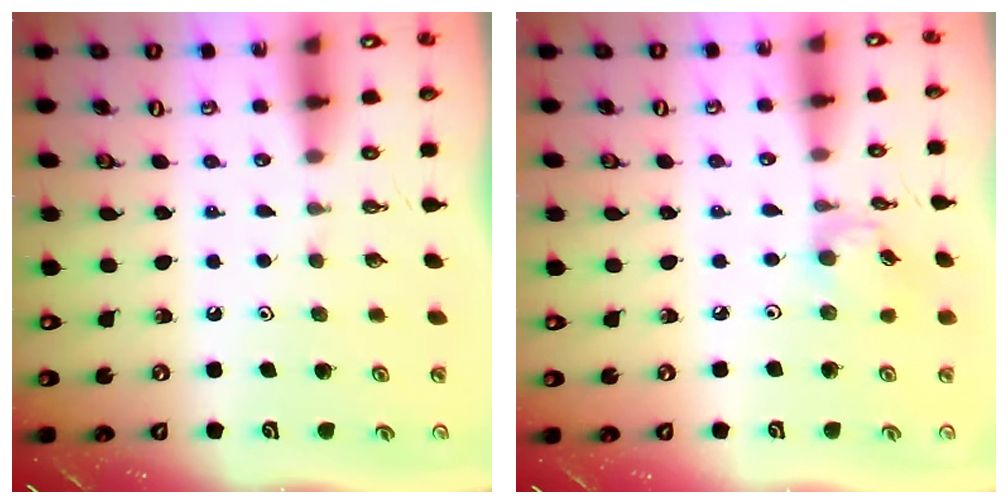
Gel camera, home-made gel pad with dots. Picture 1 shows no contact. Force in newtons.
{"total": 5.2, "press": 5.2, "slide": 0.3}